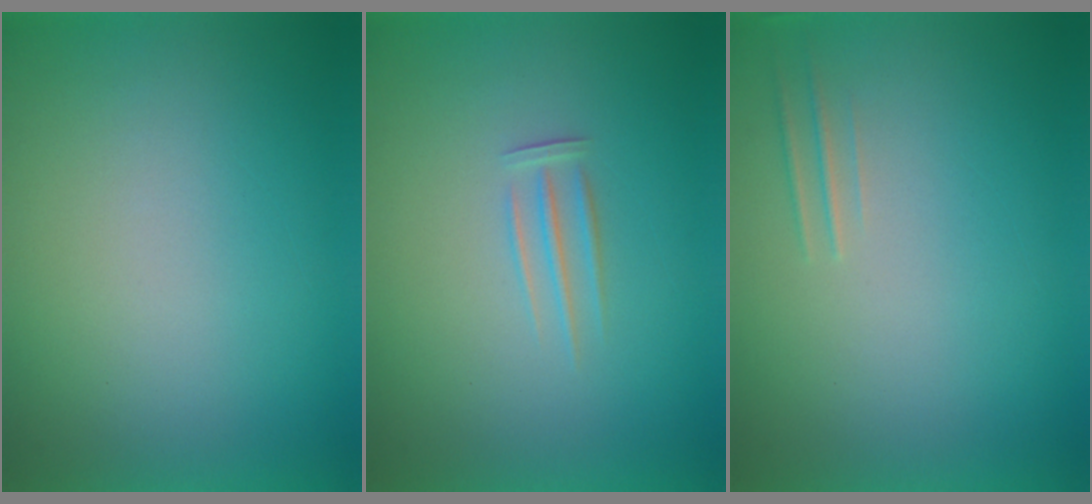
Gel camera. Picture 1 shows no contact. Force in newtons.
{"total": 1.6}
{"total": 1.7}